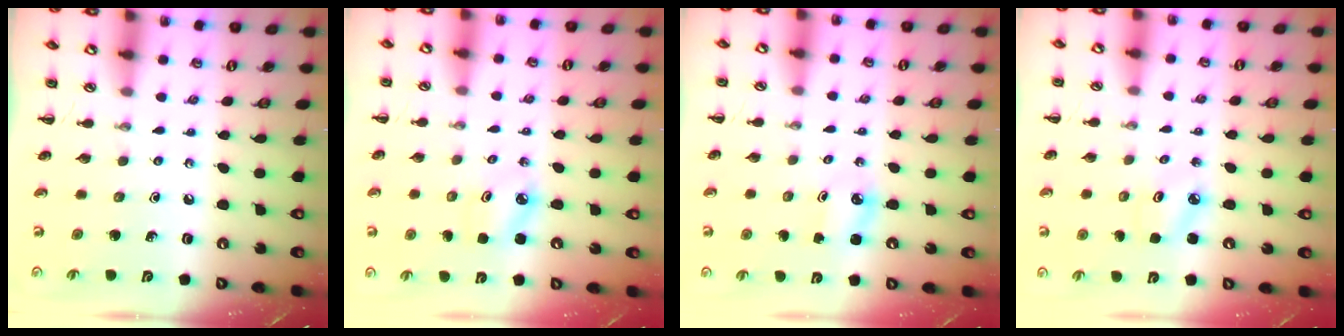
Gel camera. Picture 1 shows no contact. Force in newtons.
{"total": 2.5, "press": 2.5, "slide": 0.4}
{"total": 2.2, "press": 2.1, "slide": 0.4}
{"total": 2.3, "press": 2.2, "slide": 0.6}